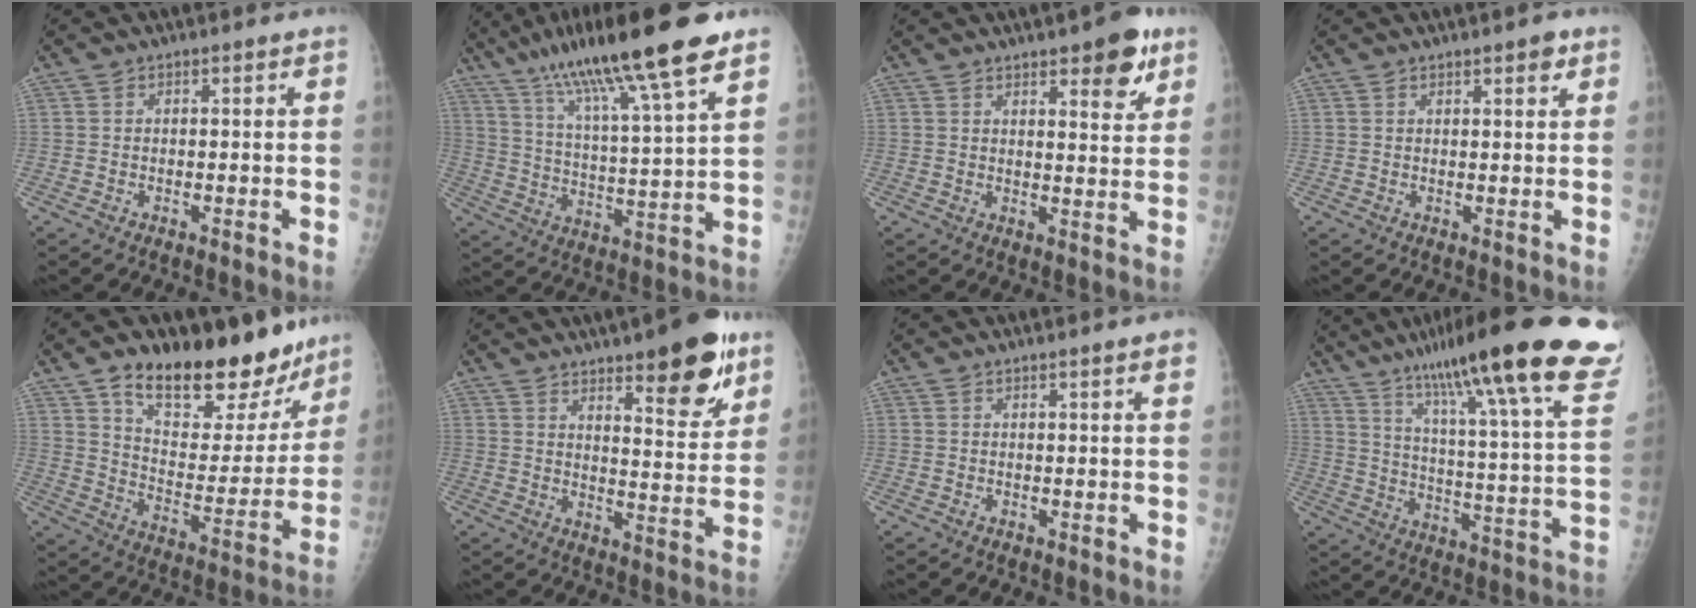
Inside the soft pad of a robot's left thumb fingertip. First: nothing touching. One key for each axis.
{"total": 21.0, "fx": 14.0, "fy": 2.1, "fz": 15.5, "tx": -0.263, "ty": -0.036, "tz": 0.239}
{"total": 8.3, "fx": 5.0, "fy": 2.8, "fz": 6.1, "tx": -0.060, "ty": -0.026, "tz": 0.066}
{"total": 2.5, "fx": 1.6, "fy": 0.7, "fz": 1.8, "tx": -0.017, "ty": -0.007, "tz": 0.020}
{"total": 23.7, "fx": 17.1, "fy": 10.5, "fz": 12.6, "tx": -0.130, "ty": -0.087, "tz": 0.266}
{"total": 14.7, "fx": 9.1, "fy": 4.2, "fz": 10.7, "tx": -0.114, "ty": -0.054, "tz": 0.133}
{"total": 2.2, "fx": 1.5, "fy": -0.1, "fz": 1.6, "tx": -0.019, "ty": -0.002, "tz": 0.021}
{"total": 31.4, "fx": 21.6, "fy": 3.8, "fz": 22.5, "tx": -0.305, "ty": -0.067, "tz": 0.311}